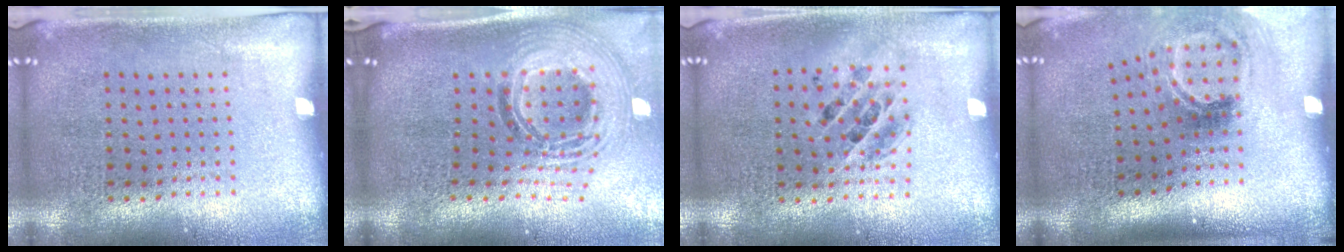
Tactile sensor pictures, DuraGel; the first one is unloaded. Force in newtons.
{"total": 2.1, "press": 1.6, "slide": 1.3}
{"total": 1.4, "press": 1.2, "slide": 0.7}
{"total": 2.1, "press": 1.3, "slide": 1.6}